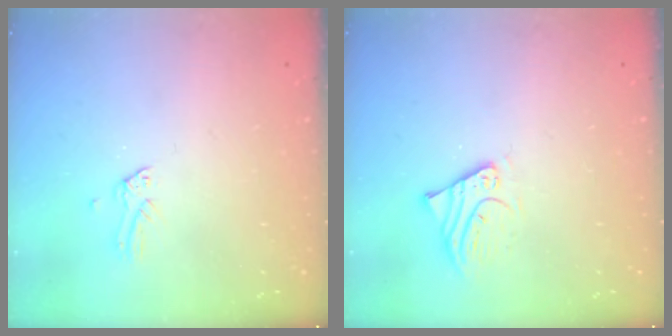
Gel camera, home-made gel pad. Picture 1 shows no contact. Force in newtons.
{"total": 1.5, "press": 1.5, "slide": 0.1}